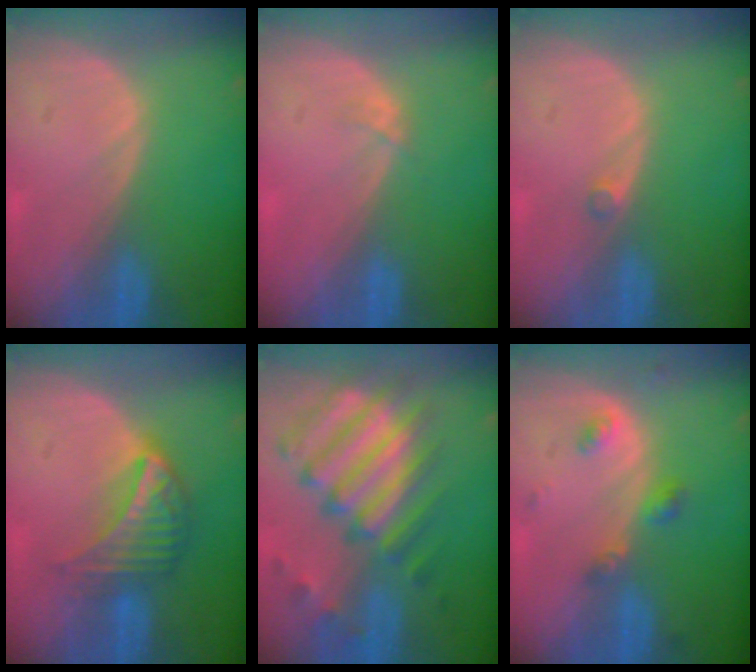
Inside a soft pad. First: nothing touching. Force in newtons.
{"total": 1.2, "press": 0.9, "slide": 0.7}
{"total": 1.0, "press": 0.9, "slide": 0.5}
{"total": 7.5, "press": 6.6, "slide": 3.6}
{"total": 11.9, "press": 10.4, "slide": 5.8}
{"total": 3.4, "press": 3.4, "slide": 0.5}